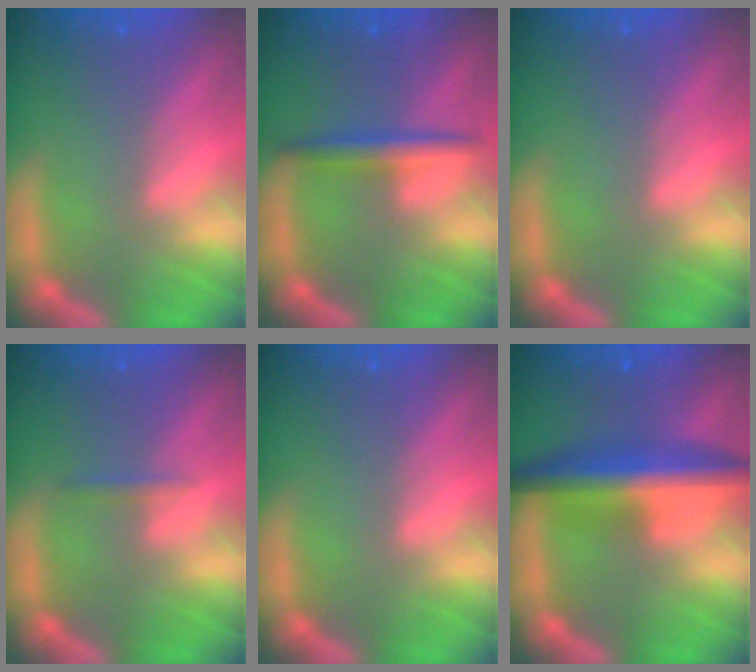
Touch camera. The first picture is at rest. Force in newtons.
{"total": 3.0}
{"total": 0.0}
{"total": 0.9}
{"total": 0.0}
{"total": 7.4}